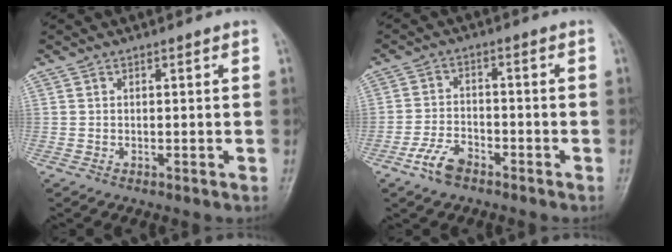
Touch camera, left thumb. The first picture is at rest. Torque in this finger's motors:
{"motor_torque": [-0.45, 0.76, 0.58, 0.53, 0.01]}